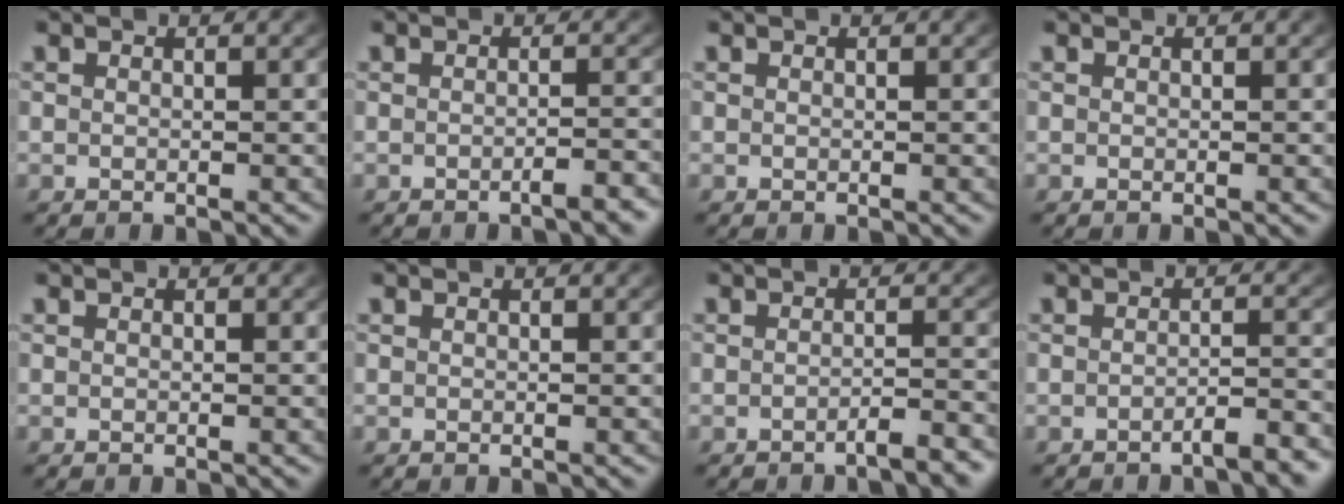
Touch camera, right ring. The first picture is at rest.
{"total": 1.4, "force": [-1.2, -0.1, 0.6], "torque": [-0.005, 0.002, -0.023]}
{"total": 0.0}
{"total": 0.0}
{"total": 0.0}
{"total": 0.0}
{"total": 1.8, "force": [-1.6, -0.1, 0.8], "torque": [-0.008, -0.001, -0.031]}
{"total": 2.1, "force": [-1.9, 0.0, 1.0], "torque": [-0.011, -0.003, -0.033]}